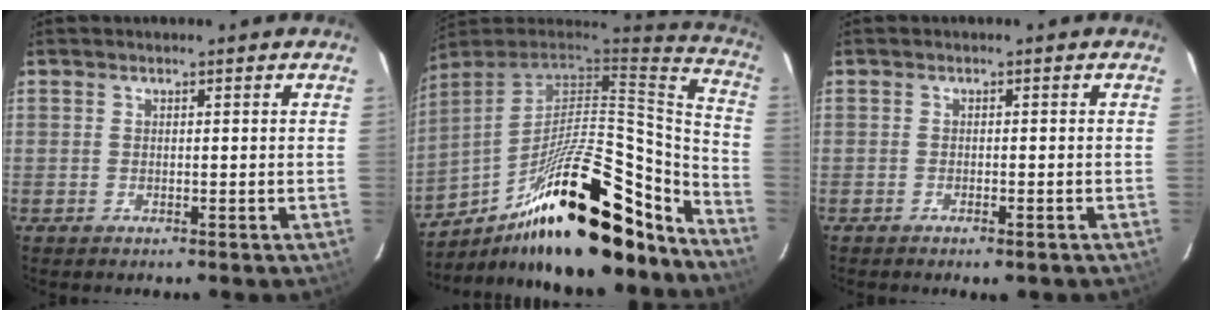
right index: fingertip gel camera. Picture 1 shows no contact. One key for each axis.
{"total": 31.0, "fx": -20.4, "fy": 9.6, "fz": 21.2, "tx": -0.315, "ty": -0.008, "tz": -0.320}
{"total": 1.4, "fx": -1.1, "fy": 0.3, "fz": 0.8, "tx": -0.018, "ty": -0.001, "tz": -0.019}